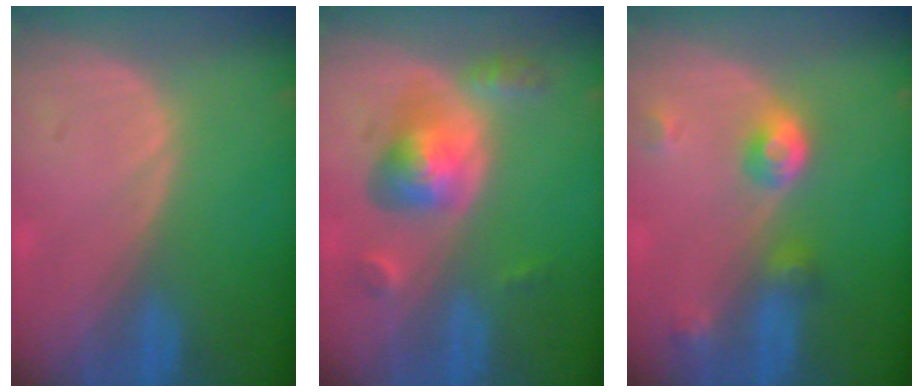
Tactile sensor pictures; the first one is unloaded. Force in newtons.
{"total": 6.3, "press": 5.7, "slide": 2.5}
{"total": 4.8, "press": 4.4, "slide": 2.0}